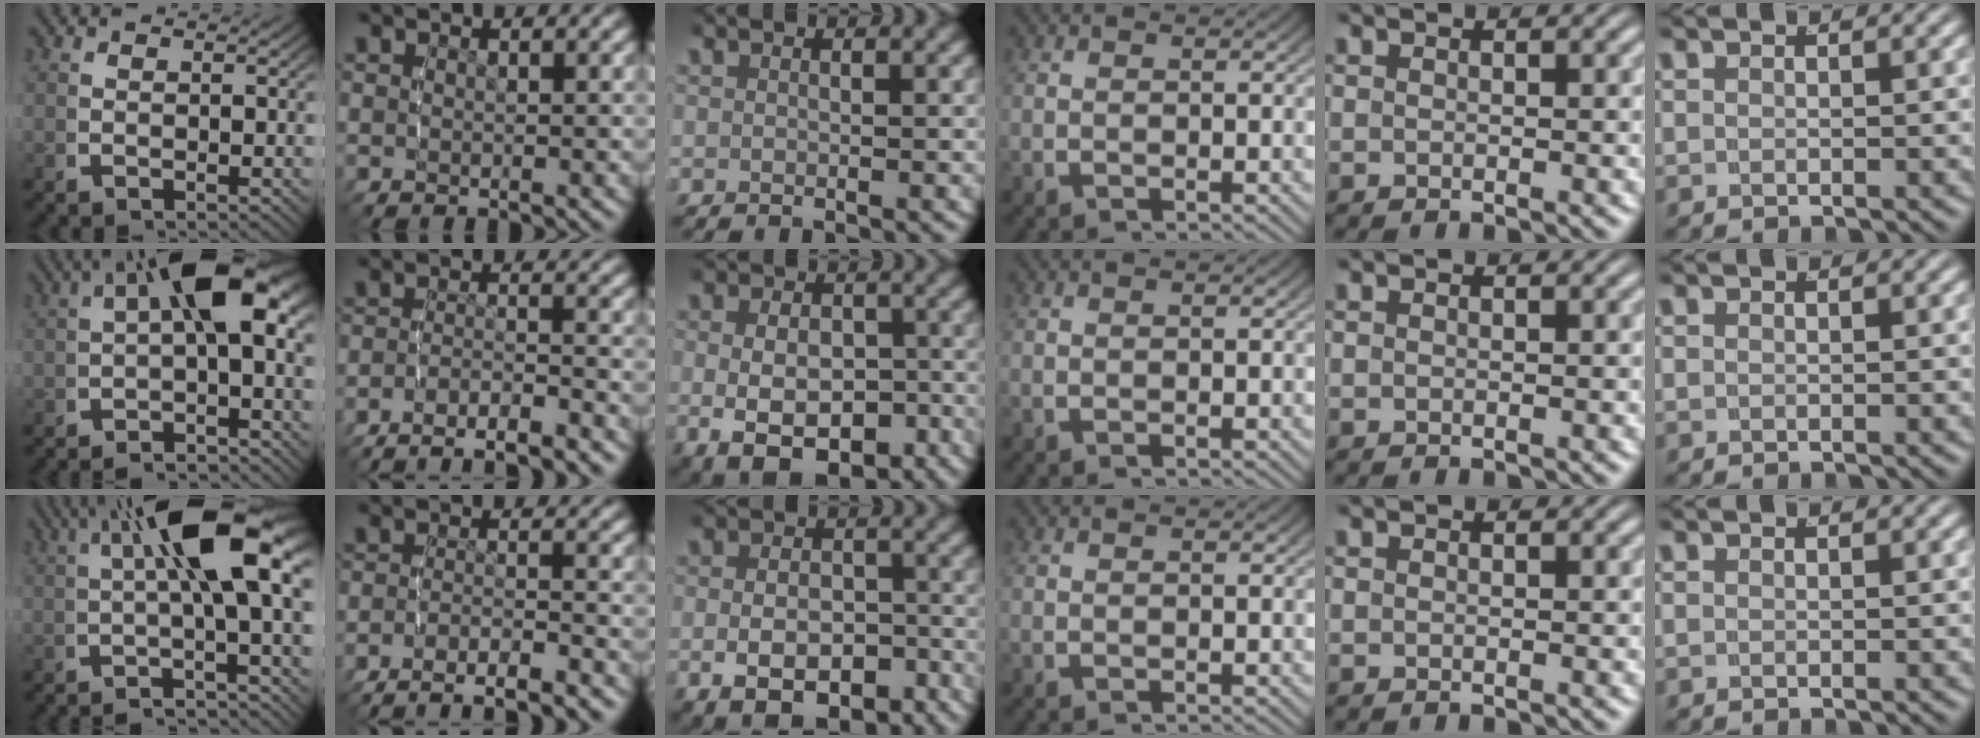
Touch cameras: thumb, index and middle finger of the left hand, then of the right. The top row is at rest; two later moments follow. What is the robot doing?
{"motion": "lift_and_place", "object": "bandage"}